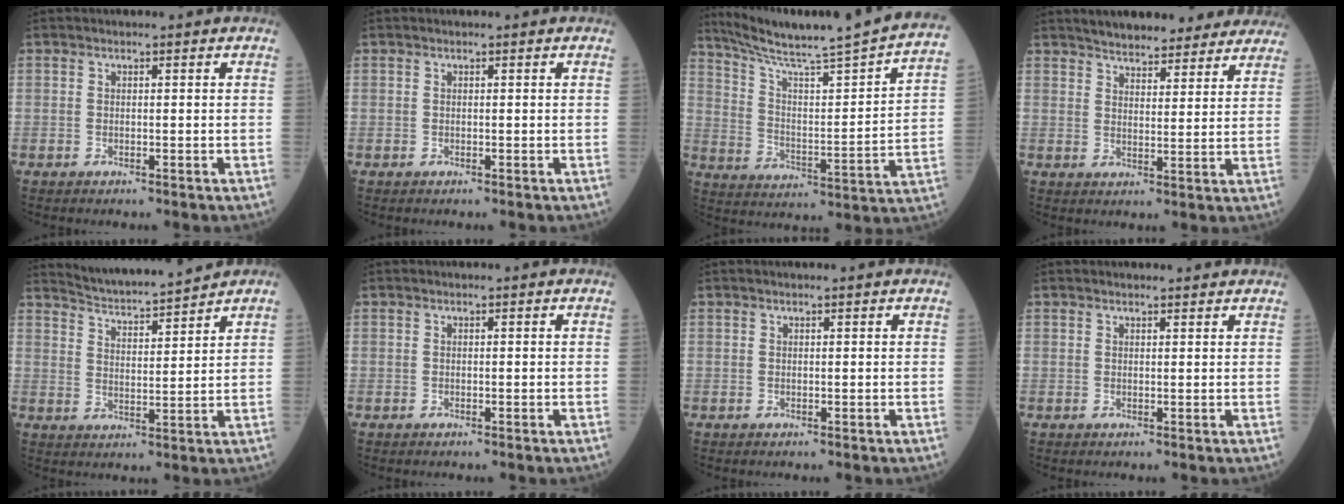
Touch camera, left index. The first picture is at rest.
{"total": 0.0}
{"total": 23.6, "force": [21.0, -1.2, 10.8], "torque": [-0.173, -0.069, 0.292]}
{"total": 16.7, "force": [15.1, 4.1, 6.0], "torque": [-0.068, 0.017, 0.191]}
{"total": 9.0, "force": [8.7, -0.1, 2.1], "torque": [-0.050, 0.012, 0.153]}
{"total": 0.0}
{"total": 0.8, "force": [0.7, -0.1, 0.3], "torque": [-0.005, 0.004, 0.013]}
{"total": 2.9, "force": [2.8, 0.4, 0.7], "torque": [-0.011, 0.014, 0.035]}